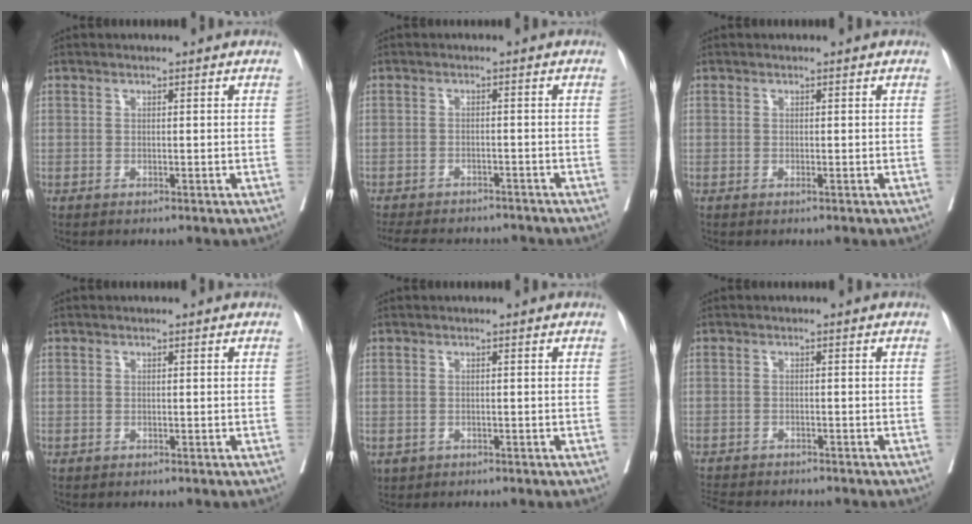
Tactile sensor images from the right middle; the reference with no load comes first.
{"total": 12.2, "force": [-10.8, 4.0, 4.0], "torque": [-0.083, -0.001, -0.138]}
{"total": 0.0}
{"total": 0.0}
{"total": 1.7, "force": [-0.6, 1.5, 0.6], "torque": [-0.013, 0.000, 0.002]}
{"total": 8.3, "force": [-7.4, 2.2, 3.0], "torque": [-0.053, -0.007, -0.103]}